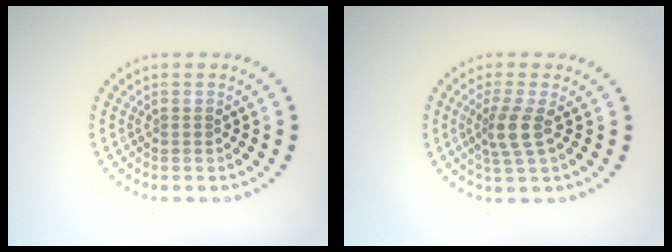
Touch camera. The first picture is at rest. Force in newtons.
{"total": 2.6, "press": 2.1, "slide": 1.6}